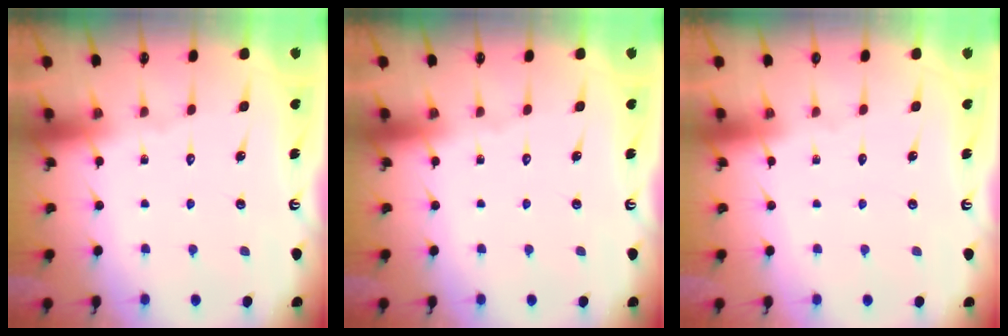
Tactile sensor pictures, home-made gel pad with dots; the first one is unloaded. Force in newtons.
{"total": 0.0}
{"total": 0.0}